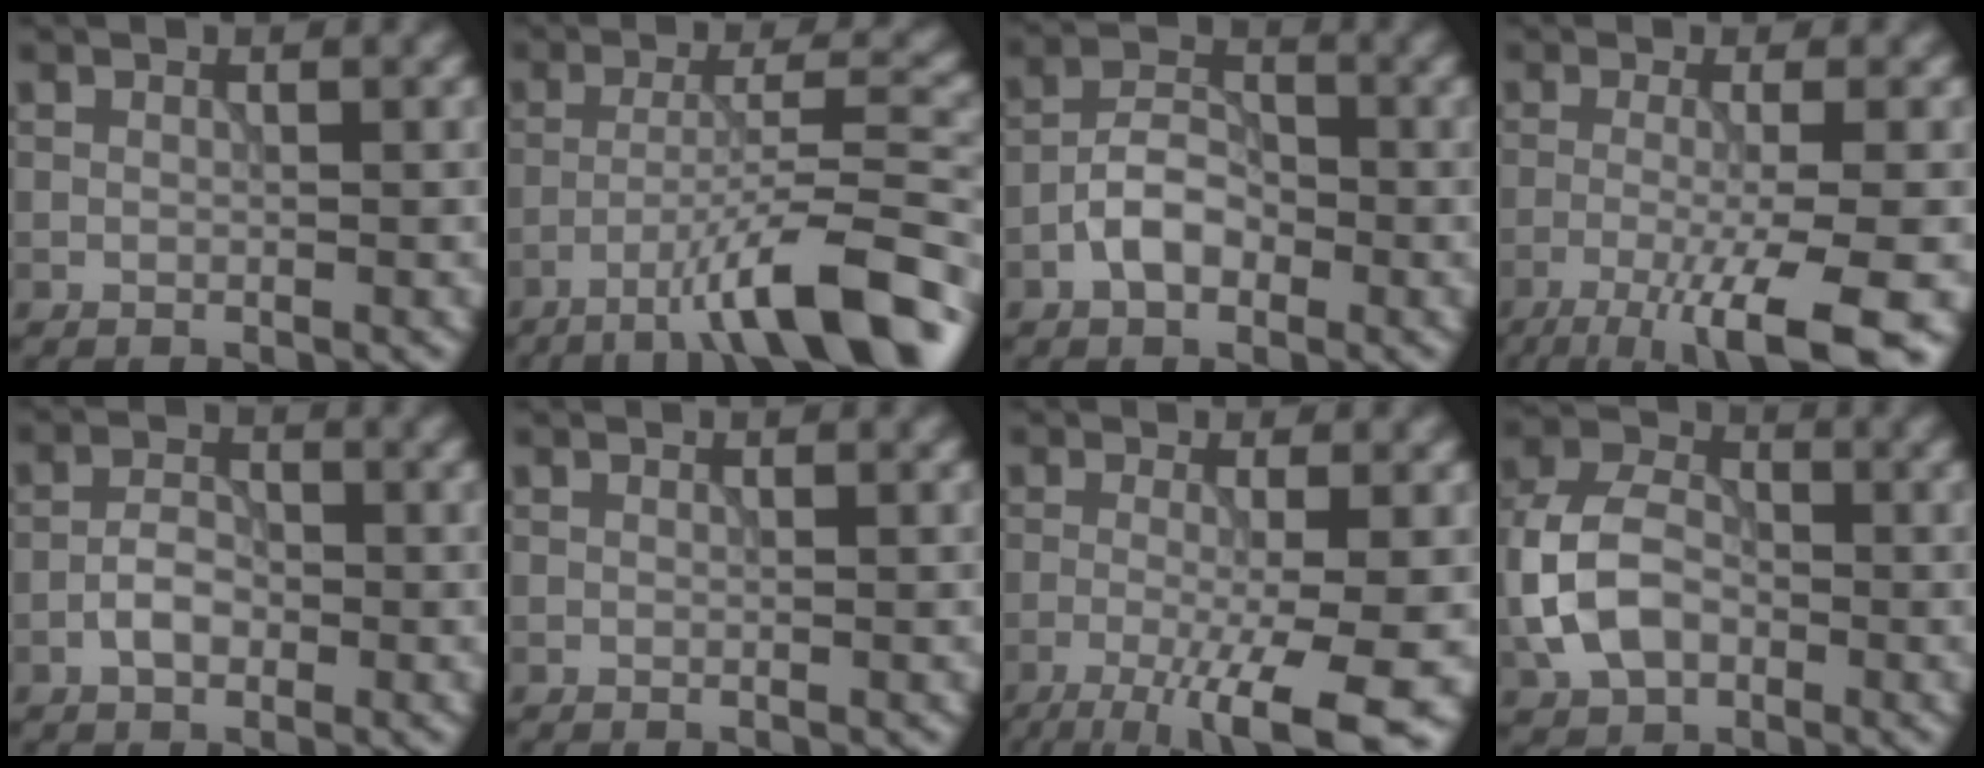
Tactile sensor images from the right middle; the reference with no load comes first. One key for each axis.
{"total": 10.4, "fx": -6.4, "fy": 1.5, "fz": 8.0, "tx": -0.116, "ty": 0.020, "tz": -0.103}
{"total": 4.0, "fx": -1.7, "fy": 2.4, "fz": 2.7, "tx": -0.045, "ty": 0.012, "tz": -0.038}
{"total": 8.9, "fx": -4.8, "fy": 1.7, "fz": 7.3, "tx": -0.104, "ty": -0.005, "tz": -0.079}
{"total": 2.5, "fx": -1.0, "fy": 1.4, "fz": 1.8, "tx": -0.030, "ty": 0.007, "tz": -0.024}
{"total": 0.0}
{"total": 9.0, "fx": -4.0, "fy": 2.0, "fz": 7.8, "tx": -0.113, "ty": -0.008, "tz": -0.061}
{"total": 6.5, "fx": -1.5, "fy": 4.6, "fz": 4.3, "tx": -0.091, "ty": 0.011, "tz": -0.038}